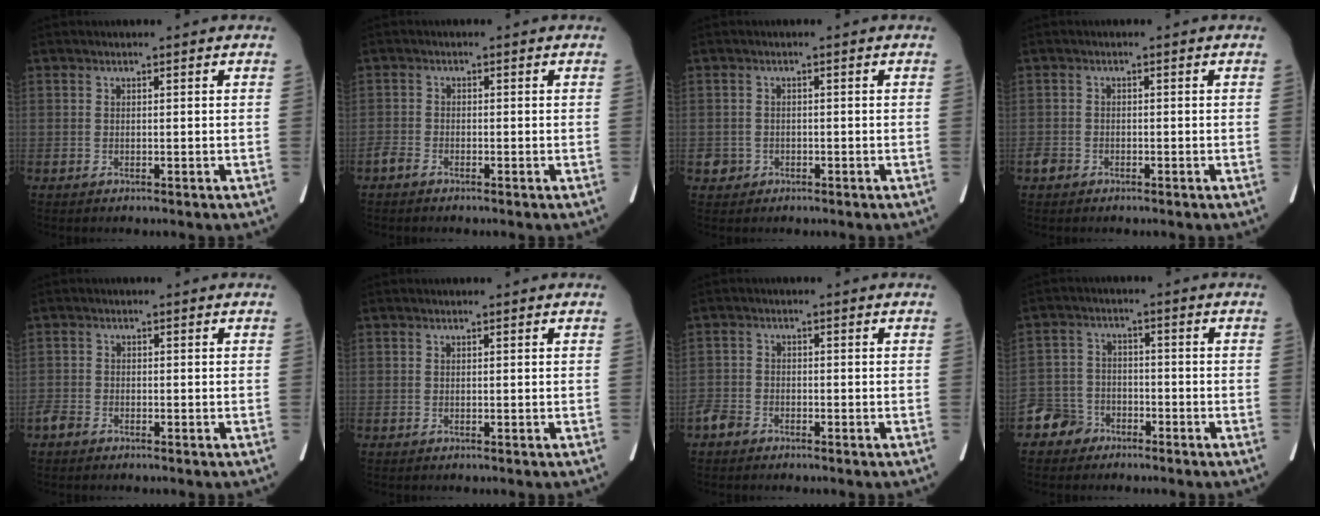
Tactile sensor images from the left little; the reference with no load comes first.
{"total": 1.5, "force": [-1.2, 0.6, 0.6], "torque": [-0.016, -0.001, -0.024]}
{"total": 1.8, "force": [-0.8, 1.6, 0.1], "torque": [-0.001, 0.007, -0.012]}
{"total": 1.5, "force": [-1.1, 1.0, 0.4], "torque": [-0.013, 0.002, -0.019]}
{"total": 1.7, "force": [-1.4, 0.8, 0.6], "torque": [-0.019, 0.000, -0.027]}
{"total": 0.0}
{"total": 2.7, "force": [-2.2, 1.5, 0.7], "torque": [-0.020, 0.003, -0.042]}
{"total": 5.6, "force": [-4.1, 3.8, 0.5], "torque": [-0.009, 0.006, -0.082]}